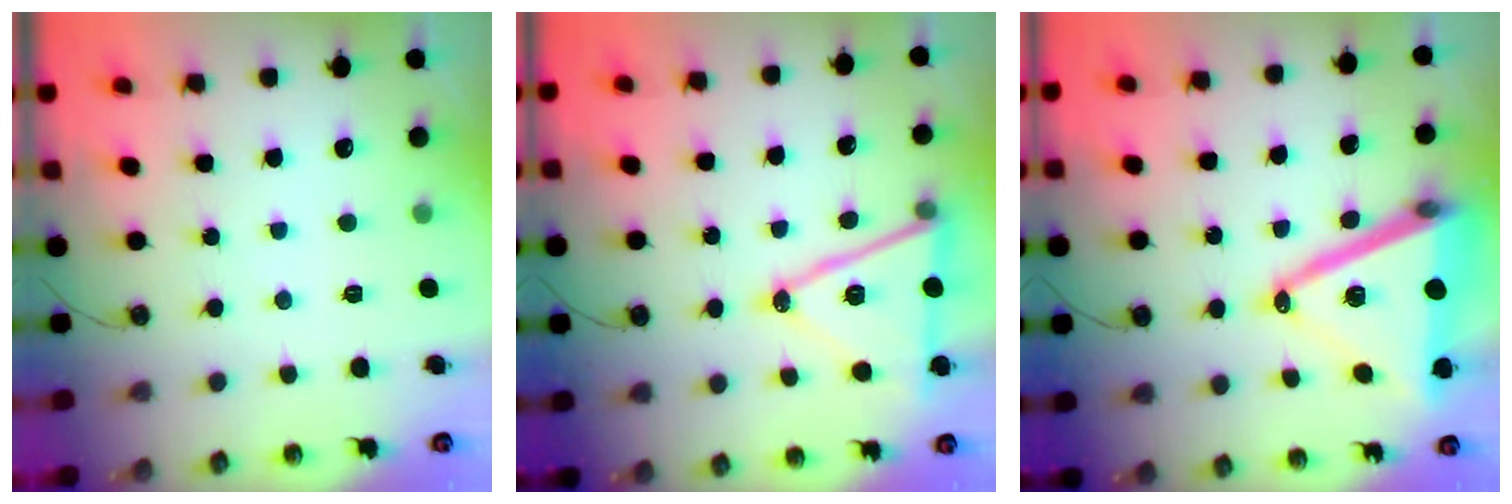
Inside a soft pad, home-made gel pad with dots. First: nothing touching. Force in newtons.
{"total": 15.4, "press": 14.9, "slide": 3.8}
{"total": 22.0, "press": 21.6, "slide": 3.6}